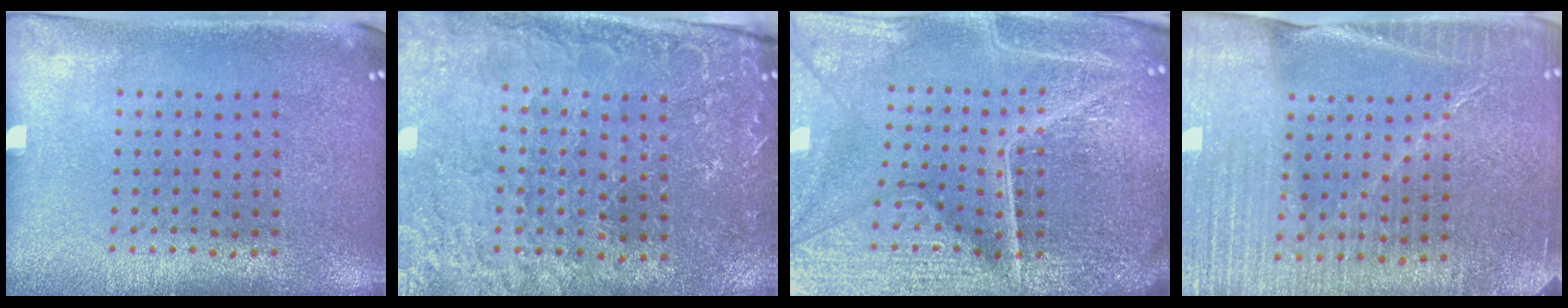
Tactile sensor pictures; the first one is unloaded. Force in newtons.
{"total": 1.5, "press": 1.4, "slide": 0.5}
{"total": 6.3, "press": 5.6, "slide": 2.8}
{"total": 4.4, "press": 4.1, "slide": 1.7}